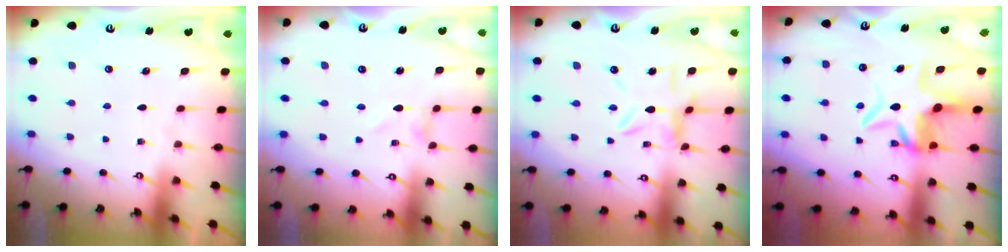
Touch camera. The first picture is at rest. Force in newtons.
{"total": 0.0}
{"total": 7.4, "press": 7.4, "slide": 0.8}
{"total": 6.8, "press": 6.8, "slide": 0.8}